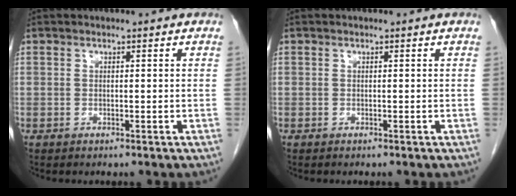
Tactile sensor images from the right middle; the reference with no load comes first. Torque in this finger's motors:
{"motor_torque": [-0.09, -0.06, 0.01, -0.02]}